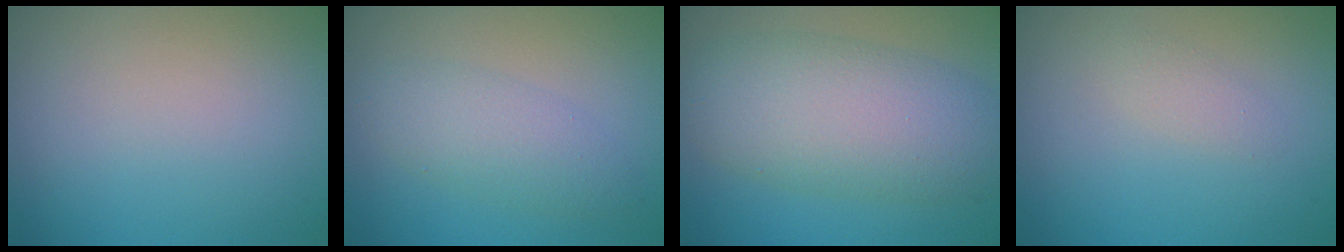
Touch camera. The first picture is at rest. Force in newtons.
{"total": 3.2, "press": 3.2, "slide": 0.1}
{"total": 8.2, "press": 8.2, "slide": 0.2}
{"total": 1.2, "press": 1.2, "slide": 0.0}